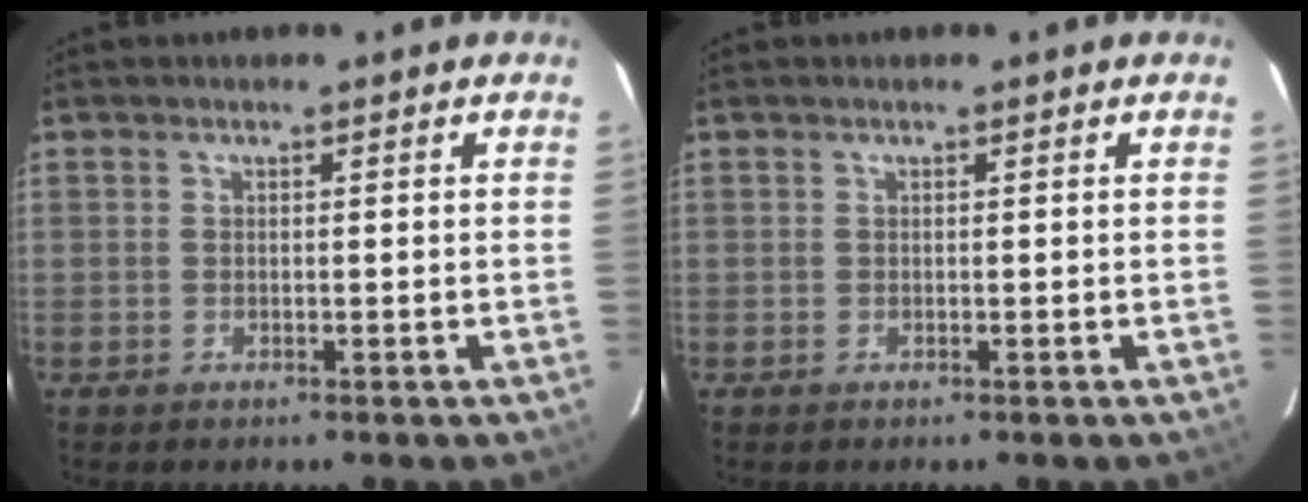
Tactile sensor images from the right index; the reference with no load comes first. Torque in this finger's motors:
{"motor_torque": [0.00, 0.00, 0.00, 0.00]}